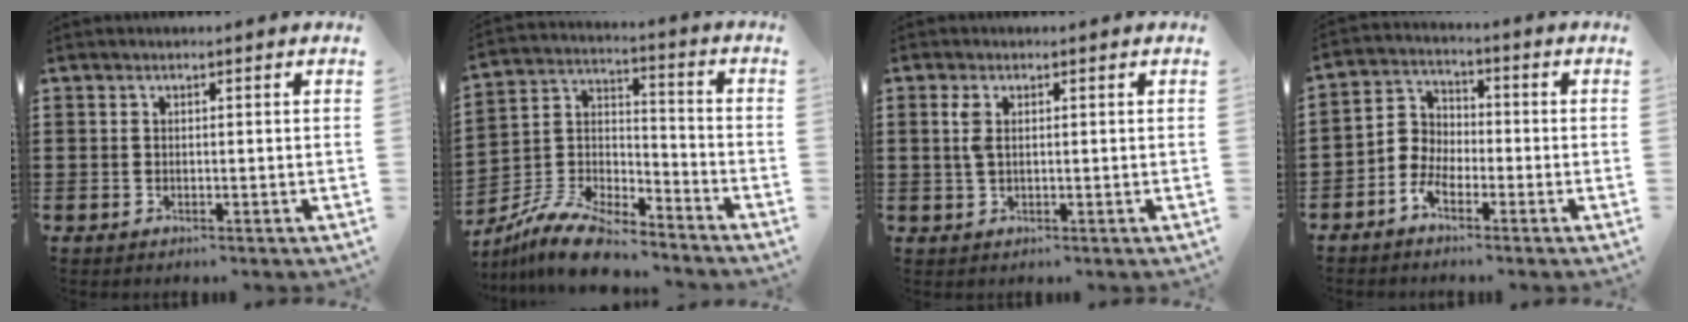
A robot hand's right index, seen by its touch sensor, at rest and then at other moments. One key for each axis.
{"total": 9.7, "fx": -8.6, "fy": 2.2, "fz": 3.8, "tx": -0.082, "ty": 0.021, "tz": -0.168}
{"total": 2.2, "fx": 0.6, "fy": 0.8, "fz": 1.9, "tx": -0.042, "ty": 0.005, "tz": 0.008}
{"total": 4.3, "fx": -2.9, "fy": 2.9, "fz": 1.3, "tx": -0.052, "ty": 0.007, "tz": -0.066}